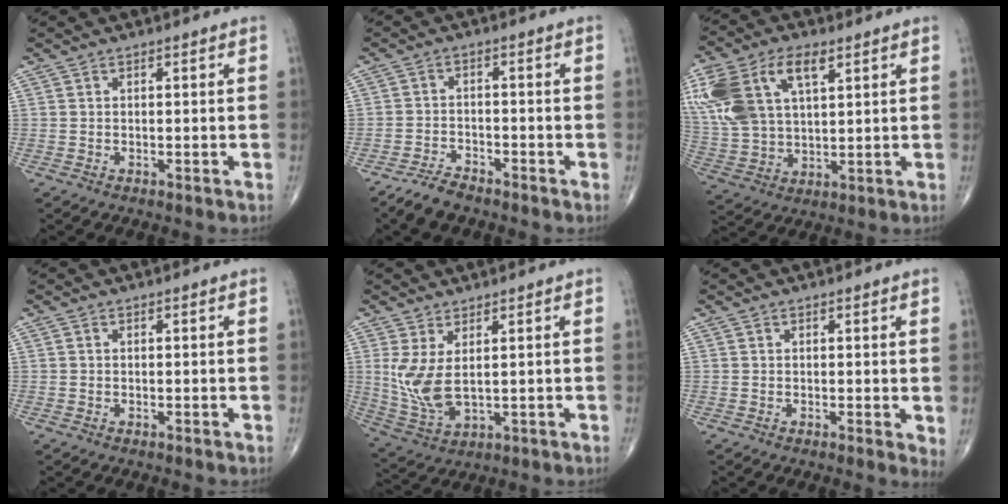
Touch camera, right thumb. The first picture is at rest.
{"total": 4.5, "force": [-3.9, 1.5, 1.7], "torque": [-0.037, 0.007, -0.076]}
{"total": 19.3, "force": [7.8, 10.8, 14.0], "torque": [-0.309, 0.004, 0.152]}
{"total": 0.0}
{"total": 8.4, "force": [1.5, 3.8, 7.3], "torque": [-0.163, -0.018, 0.046]}
{"total": 2.2, "force": [0.5, 0.9, 1.9], "torque": [-0.025, -0.009, 0.005]}